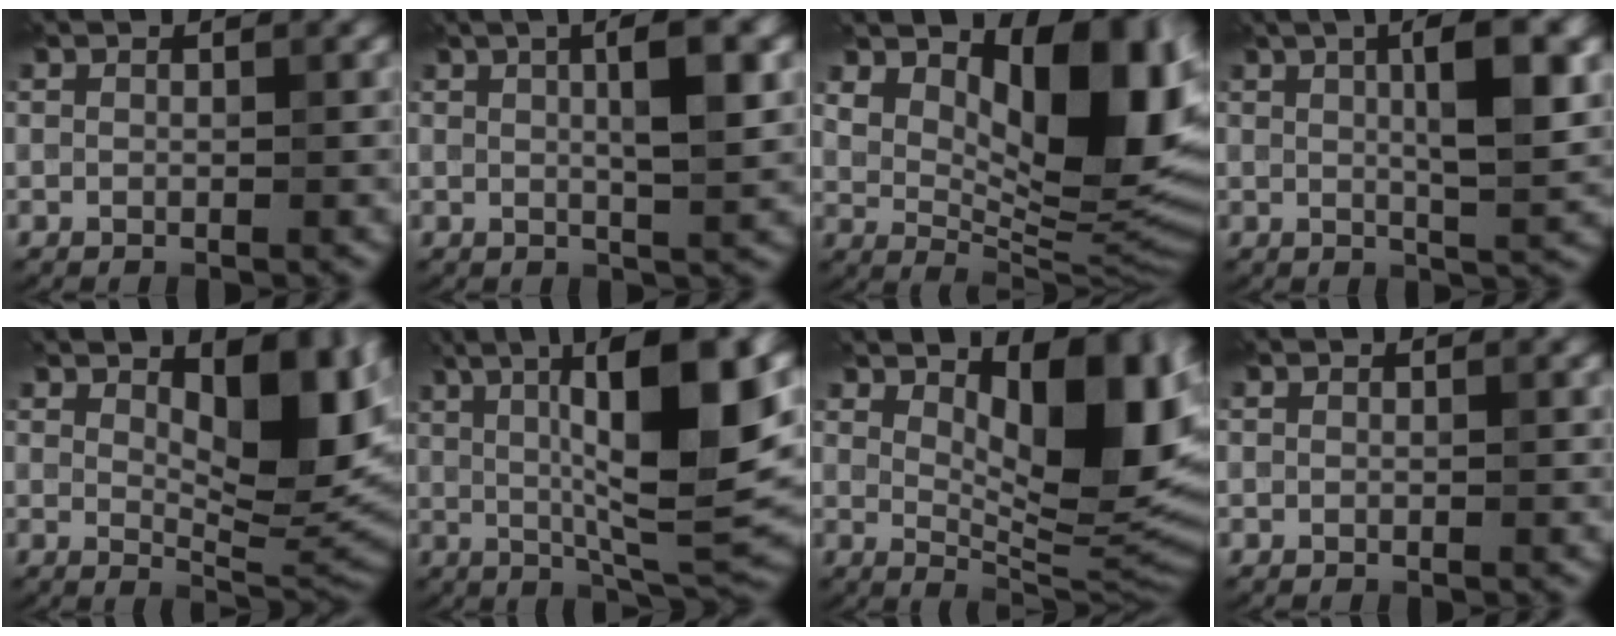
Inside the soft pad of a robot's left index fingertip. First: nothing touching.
{"total": 5.9, "force": [1.4, 1.4, 5.6], "torque": [-0.079, 0.012, 0.020]}
{"total": 13.2, "force": [4.2, 6.4, 10.7], "torque": [-0.136, -0.009, 0.080]}
{"total": 7.7, "force": [1.8, 1.8, 7.2], "torque": [-0.101, 0.010, 0.026]}
{"total": 9.0, "force": [2.9, 3.6, 7.7], "torque": [-0.109, -0.007, 0.049]}
{"total": 14.3, "force": [3.4, 3.5, 13.4], "torque": [-0.200, 0.014, 0.053]}
{"total": 12.0, "force": [4.0, 4.7, 10.3], "torque": [-0.132, 0.000, 0.067]}
{"total": 0.0}